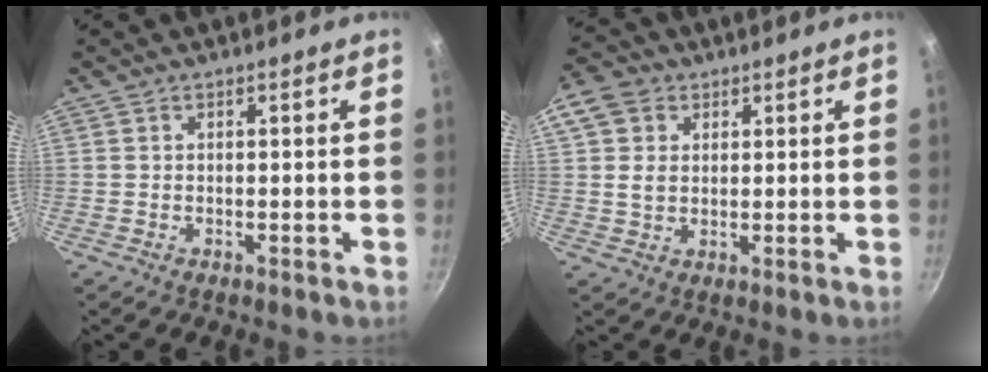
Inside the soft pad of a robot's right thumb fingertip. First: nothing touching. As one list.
[{"total": 7.6, "force": [2.3, 6.0, 4.1], "torque": [-0.065, 0.001, 0.032]}]